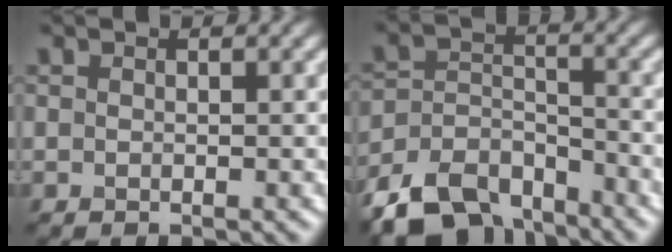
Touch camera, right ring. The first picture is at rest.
{"total": 8.8, "force": [-7.0, 4.2, 3.3], "torque": [-0.057, -0.004, -0.134]}